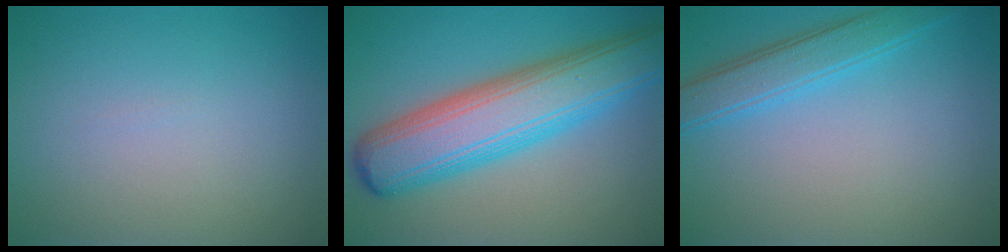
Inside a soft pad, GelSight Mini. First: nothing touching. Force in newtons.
{"total": 9.6, "press": 9.6, "slide": 0.3}
{"total": 3.4, "press": 3.4, "slide": 0.2}